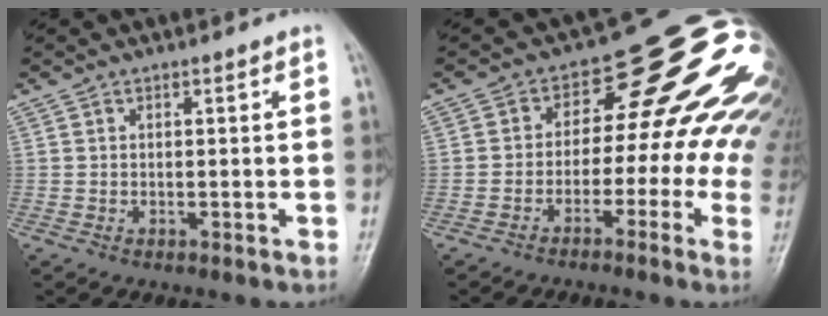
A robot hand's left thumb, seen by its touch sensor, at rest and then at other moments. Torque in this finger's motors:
{"motor_torque": [0.27, 0.45, 2.03, -0.74, 0.08]}